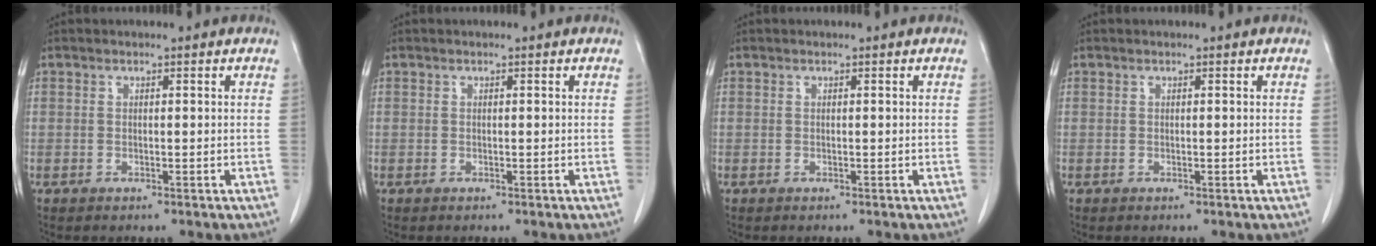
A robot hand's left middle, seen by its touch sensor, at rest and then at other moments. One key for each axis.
{"total": 0.0}
{"total": 0.0}
{"total": 0.0}